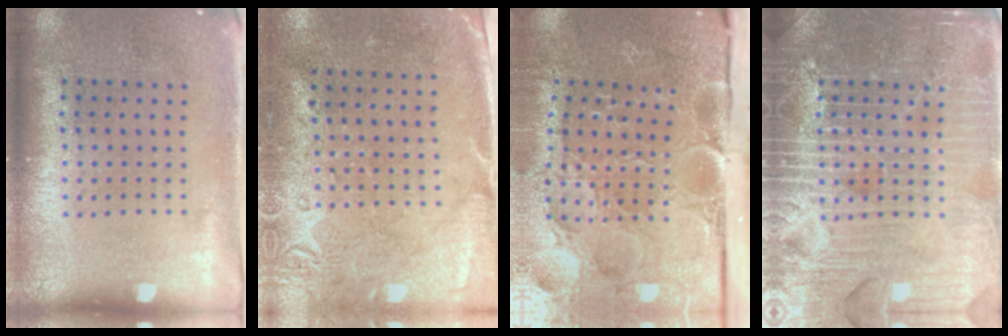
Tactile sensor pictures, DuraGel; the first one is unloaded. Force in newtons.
{"total": 2.7, "press": 2.3, "slide": 1.5}
{"total": 4.1, "press": 3.7, "slide": 1.7}
{"total": 7.2, "press": 7.1, "slide": 1.0}